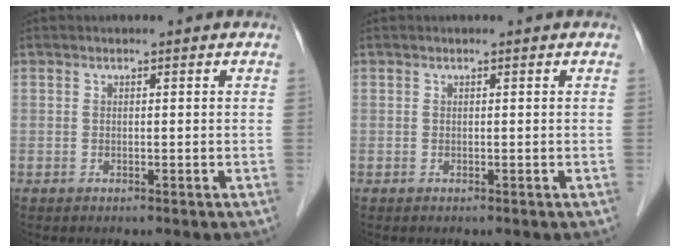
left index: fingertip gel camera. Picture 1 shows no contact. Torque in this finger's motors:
{"motor_torque": [0.00, 0.00, 0.00, 0.00]}